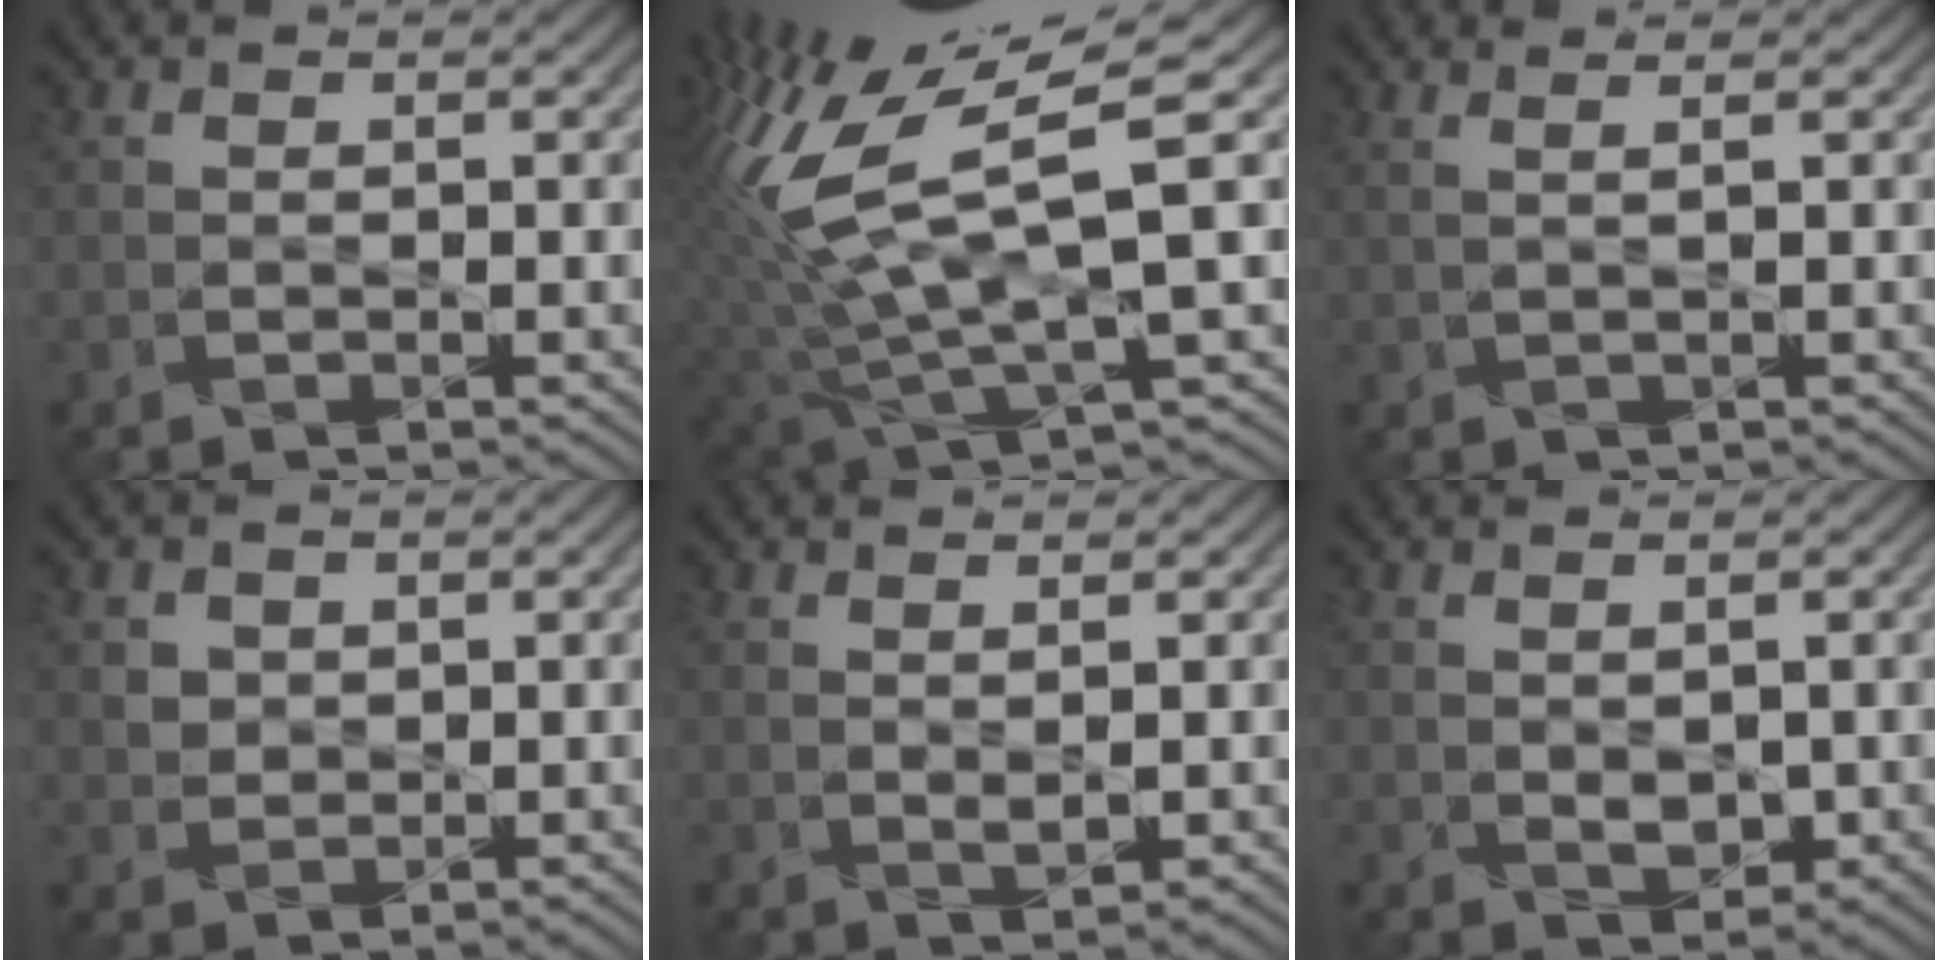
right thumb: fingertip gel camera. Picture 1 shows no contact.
{"total": 14.8, "force": [4.6, 4.5, 13.3], "torque": [-0.315, 0.005, 0.095]}
{"total": 2.0, "force": [1.3, 0.2, 1.6], "torque": [-0.022, 0.007, 0.001]}
{"total": 2.1, "force": [1.1, 1.7, 0.4], "torque": [-0.025, -0.004, 0.026]}
{"total": 1.4, "force": [0.9, 0.1, 1.1], "torque": [-0.029, 0.000, 0.021]}
{"total": 1.8, "force": [0.3, 1.1, 1.5], "torque": [-0.031, -0.003, 0.012]}